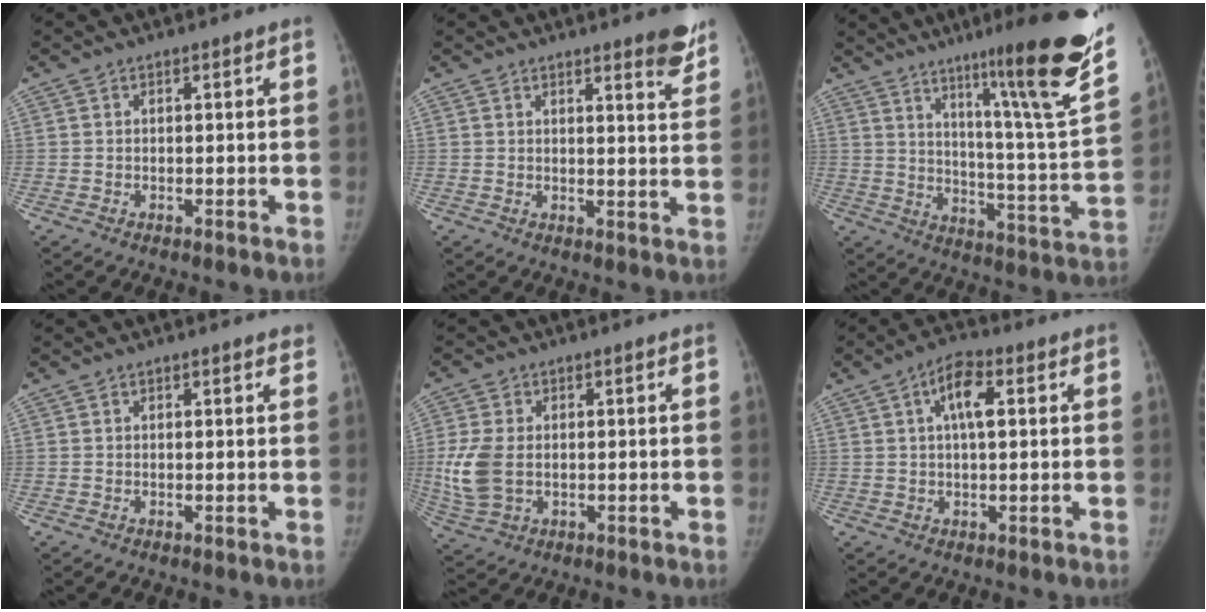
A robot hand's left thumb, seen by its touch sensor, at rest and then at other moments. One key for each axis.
{"total": 5.9, "fx": 4.4, "fy": 1.0, "fz": 3.8, "tx": -0.032, "ty": -0.029, "tz": 0.049}
{"total": 25.5, "fx": 15.9, "fy": 1.7, "fz": 19.9, "tx": -0.266, "ty": -0.088, "tz": 0.235}
{"total": 0.9, "fx": 0.8, "fy": 0.3, "fz": 0.4, "tx": 0.000, "ty": -0.001, "tz": 0.007}
{"total": 8.2, "fx": -0.2, "fy": 5.4, "fz": 6.2, "tx": -0.144, "ty": -0.001, "tz": 0.005}
{"total": 6.7, "fx": 2.0, "fy": 2.7, "fz": 5.8, "tx": -0.100, "ty": 0.009, "tz": 0.029}